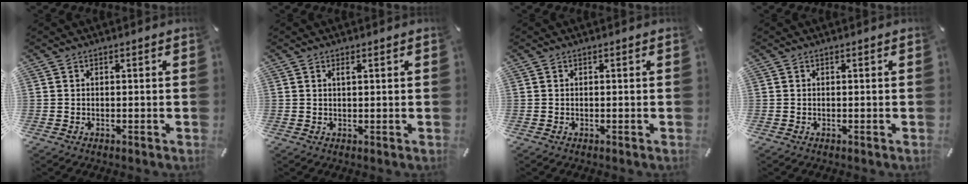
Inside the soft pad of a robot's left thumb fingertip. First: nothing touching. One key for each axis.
{"total": 1.0, "fx": 0.5, "fy": 0.3, "fz": 0.8, "tx": -0.016, "ty": 0.000, "tz": 0.009}
{"total": 0.0}
{"total": 0.0}